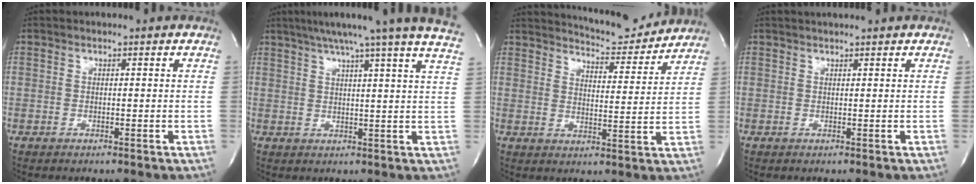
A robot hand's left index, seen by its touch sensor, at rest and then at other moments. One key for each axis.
{"total": 20.0, "fx": 17.1, "fy": -1.5, "fz": 10.3, "tx": -0.167, "ty": -0.024, "tz": 0.208}
{"total": 10.9, "fx": 10.6, "fy": 1.2, "fz": 2.1, "tx": -0.034, "ty": -0.012, "tz": 0.144}
{"total": 3.1, "fx": 2.7, "fy": -0.3, "fz": 1.5, "tx": -0.018, "ty": 0.022, "tz": 0.042}